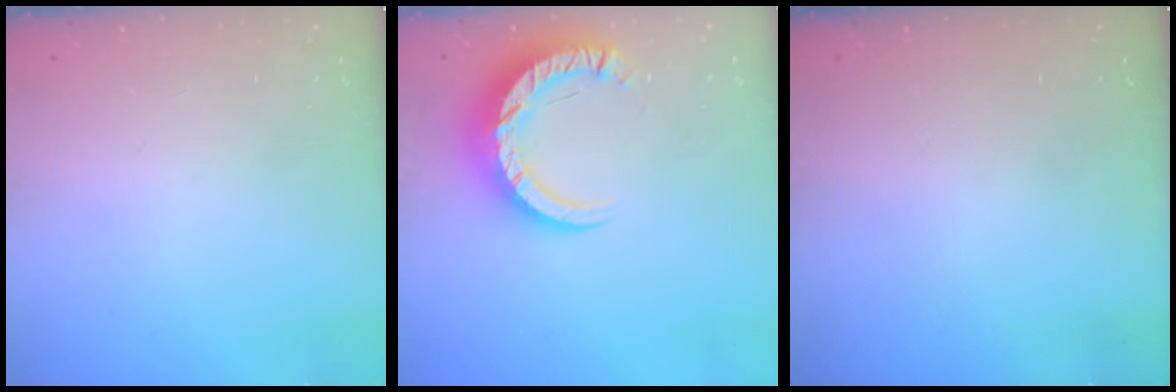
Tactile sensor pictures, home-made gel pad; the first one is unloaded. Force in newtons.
{"total": 12.6, "press": 12.5, "slide": 1.3}
{"total": 0.0}